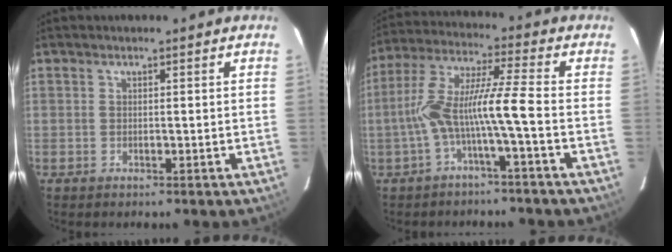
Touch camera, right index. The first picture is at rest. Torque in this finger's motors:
{"motor_torque": [1.31, -0.58, 0.74, 0.21]}